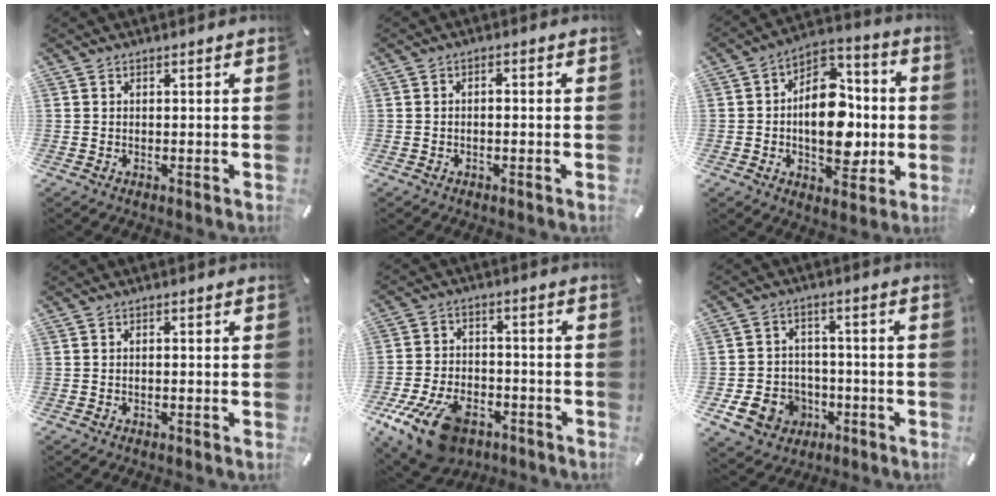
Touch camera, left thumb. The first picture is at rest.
{"total": 1.5, "force": [-0.5, 0.7, 1.2], "torque": [-0.024, 0.004, -0.012]}
{"total": 16.0, "force": [-1.8, 10.8, 11.6], "torque": [-0.175, 0.001, -0.029]}
{"total": 0.9, "force": [-0.6, 0.3, 0.7], "torque": [-0.014, -0.001, -0.011]}
{"total": 15.7, "force": [-8.8, 8.9, 9.5], "torque": [-0.177, 0.053, -0.144]}
{"total": 9.8, "force": [-3.5, 8.4, 3.6], "torque": [-0.083, 0.030, -0.058]}